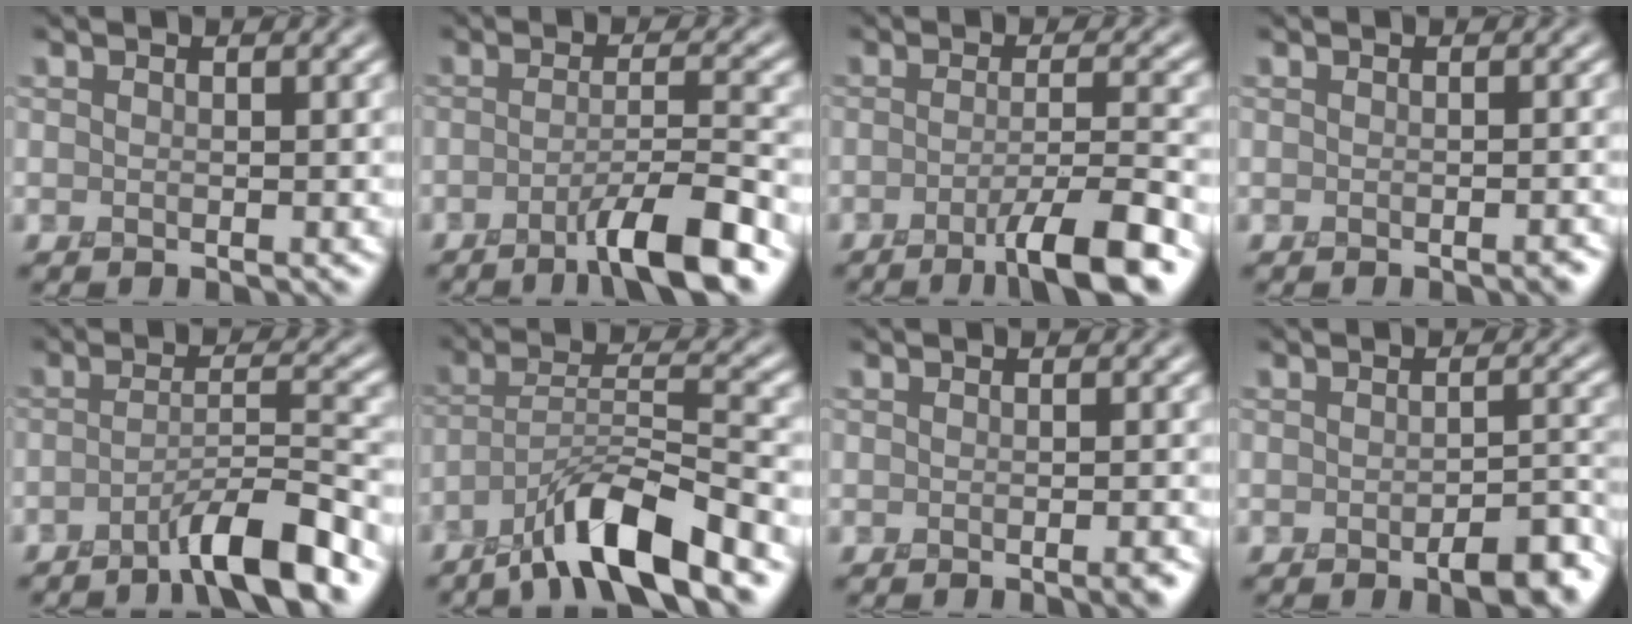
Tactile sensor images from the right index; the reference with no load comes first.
{"total": 5.8, "force": [-3.2, 0.7, 4.8], "torque": [-0.070, 0.009, -0.062]}
{"total": 6.2, "force": [-3.1, 0.8, 5.3], "torque": [-0.075, 0.003, -0.058]}
{"total": 0.9, "force": [-0.5, 0.2, 0.7], "torque": [-0.007, 0.001, -0.009]}
{"total": 5.8, "force": [-3.6, 0.6, 4.4], "torque": [-0.062, 0.013, -0.070]}
{"total": 8.1, "force": [-5.6, 1.3, 5.8], "torque": [-0.098, 0.009, -0.105]}
{"total": 1.5, "force": [-0.7, 0.3, 1.3], "torque": [-0.009, 0.000, -0.011]}
{"total": 4.0, "force": [-2.2, 1.2, 3.1], "torque": [-0.043, 0.000, -0.031]}